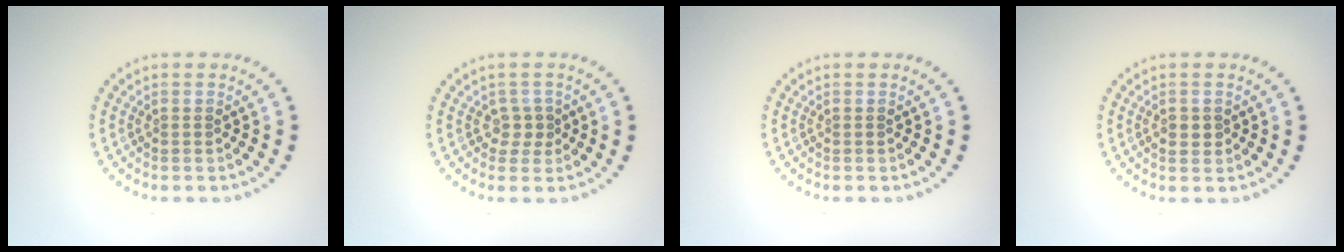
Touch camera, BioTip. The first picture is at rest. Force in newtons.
{"total": 1.5, "press": 1.2, "slide": 0.9}
{"total": 0.0}
{"total": 1.5, "press": 1.5, "slide": 0.1}